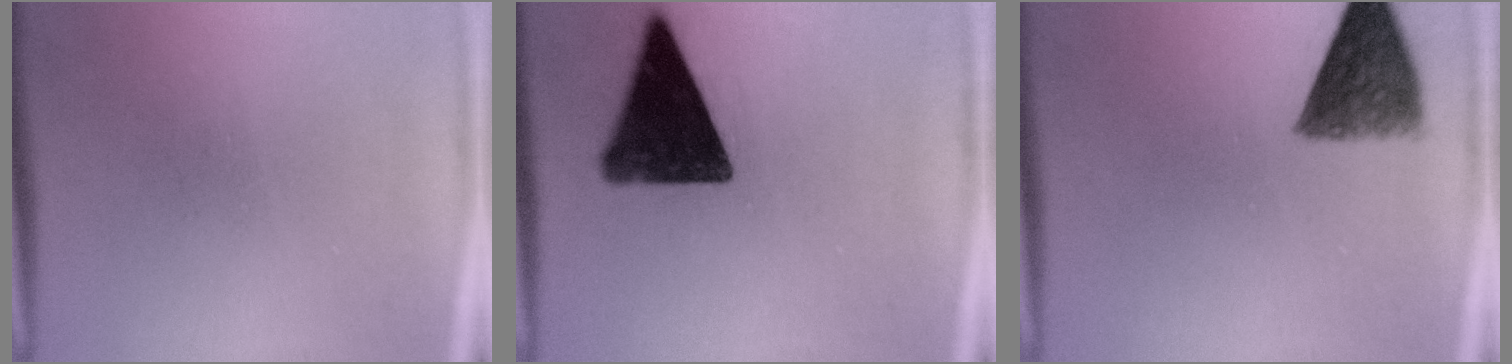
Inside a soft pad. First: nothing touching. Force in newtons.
{"total": 15.7}
{"total": 8.2}